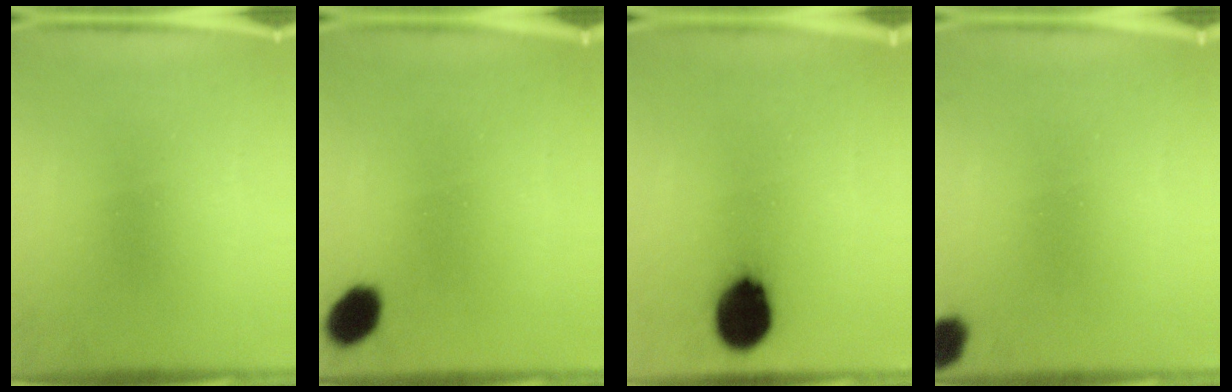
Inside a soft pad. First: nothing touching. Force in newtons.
{"total": 6.2}
{"total": 11.9}
{"total": 4.4}